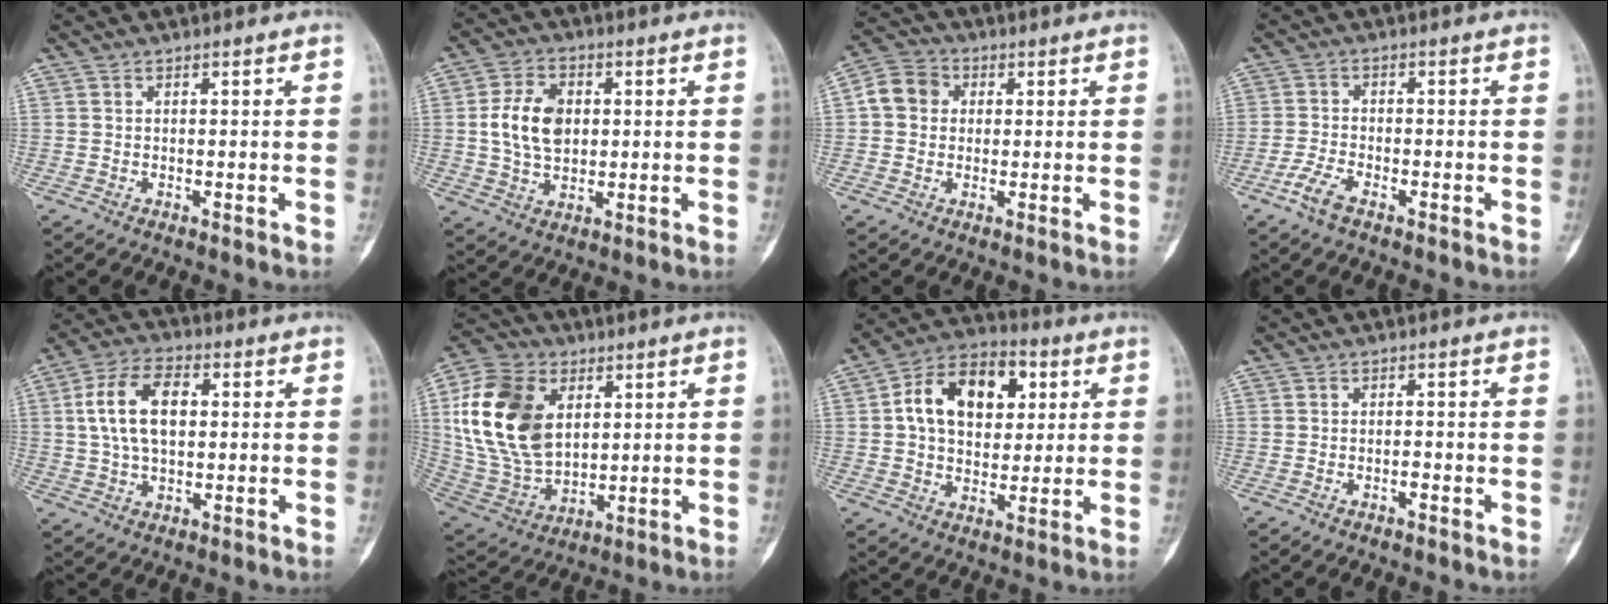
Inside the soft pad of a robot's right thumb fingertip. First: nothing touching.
{"total": 10.1, "force": [1.1, 6.9, 7.2], "torque": [-0.117, 0.001, 0.023]}
{"total": 6.7, "force": [0.9, 5.8, 3.2], "torque": [-0.047, 0.016, 0.004]}
{"total": 3.9, "force": [-2.6, 1.5, 2.6], "torque": [-0.063, 0.011, -0.054]}
{"total": 11.9, "force": [1.9, 7.0, 9.4], "torque": [-0.164, 0.013, 0.031]}
{"total": 20.5, "force": [4.9, 13.8, 14.3], "torque": [-0.269, -0.010, 0.100]}
{"total": 16.2, "force": [3.9, 10.9, 11.3], "torque": [-0.150, 0.010, 0.058]}
{"total": 0.7, "force": [-0.5, 0.3, 0.5], "torque": [-0.008, 0.003, -0.010]}